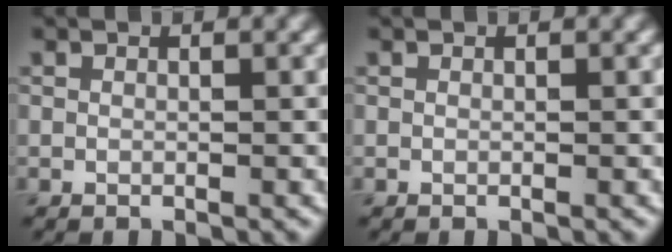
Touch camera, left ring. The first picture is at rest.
{"total": 0.0}